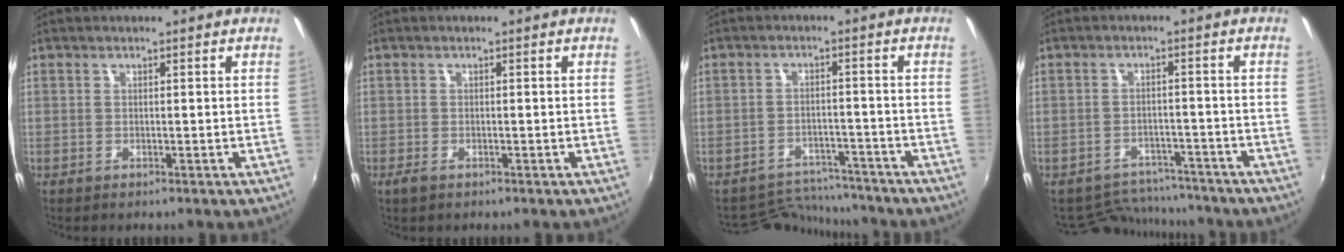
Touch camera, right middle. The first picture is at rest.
{"total": 1.6, "force": [-1.1, 0.8, 0.7], "torque": [-0.015, -0.005, -0.021]}
{"total": 9.4, "force": [-8.9, 2.9, 0.5], "torque": [-0.022, 0.021, -0.130]}
{"total": 9.7, "force": [-8.8, 4.0, 1.3], "torque": [-0.038, 0.016, -0.119]}